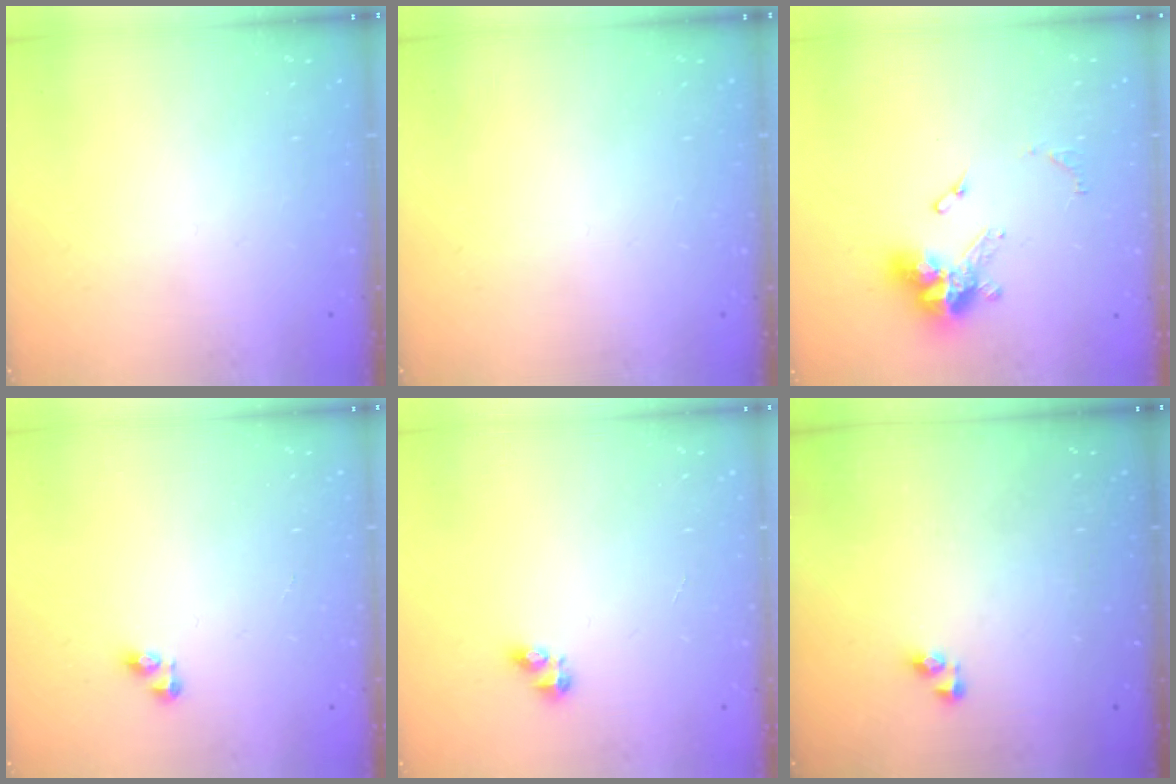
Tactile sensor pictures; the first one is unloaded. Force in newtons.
{"total": 0.0}
{"total": 12.8, "press": 12.7, "slide": 1.4}
{"total": 3.4, "press": 3.4, "slide": 0.4}
{"total": 4.1, "press": 4.1, "slide": 0.6}
{"total": 3.7, "press": 3.7, "slide": 0.2}